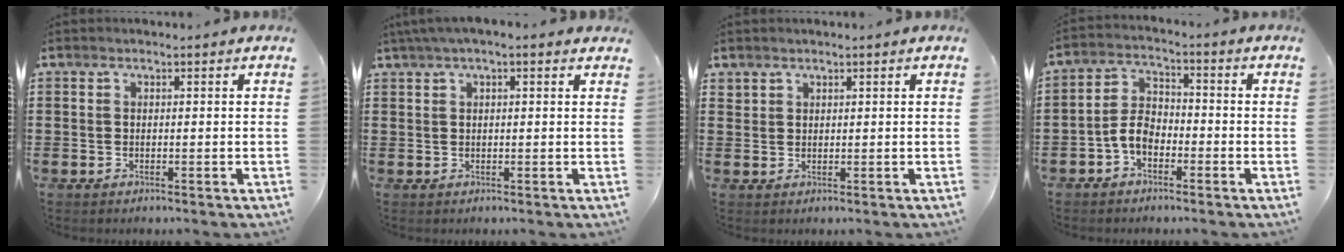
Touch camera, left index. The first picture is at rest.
{"total": 1.9, "force": [1.1, 0.3, 1.5], "torque": [-0.032, 0.005, 0.019]}
{"total": 1.3, "force": [1.1, 0.7, 0.0], "torque": [-0.004, 0.002, 0.023]}
{"total": 4.8, "force": [-2.7, 2.8, 2.9], "torque": [-0.074, 0.007, -0.060]}